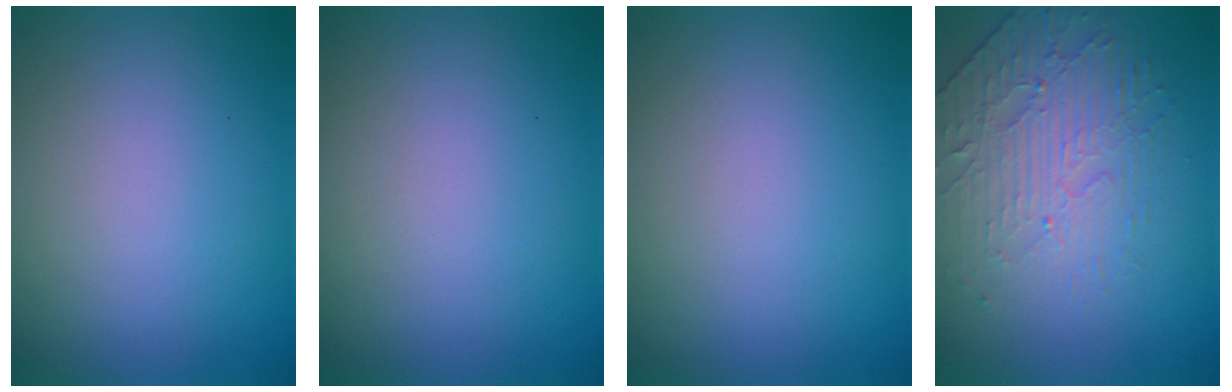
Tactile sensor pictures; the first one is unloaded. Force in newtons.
{"total": 0.0}
{"total": 0.0}
{"total": 4.7, "press": 3.5, "slide": 3.1}